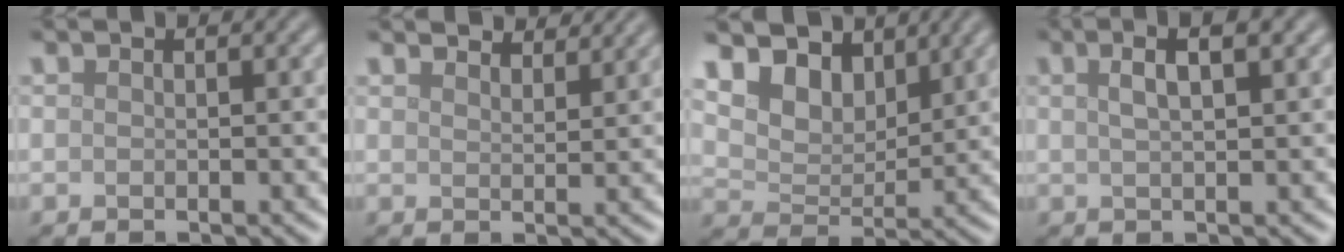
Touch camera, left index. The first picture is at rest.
{"total": 4.7, "force": [4.5, 0.7, 1.2], "torque": [-0.023, 0.003, 0.057]}
{"total": 7.8, "force": [5.5, 4.5, 3.4], "torque": [-0.094, -0.007, 0.098]}
{"total": 3.8, "force": [1.8, 1.3, 3.1], "torque": [-0.034, 0.010, 0.013]}